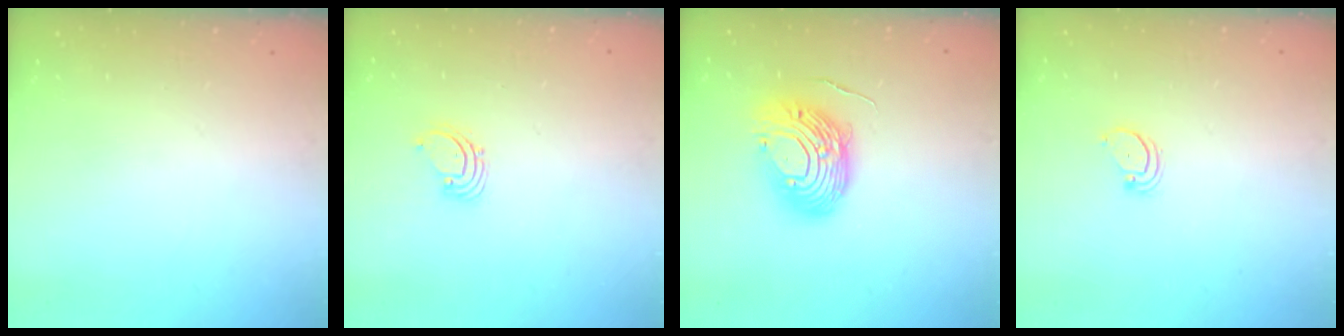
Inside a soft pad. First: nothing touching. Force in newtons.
{"total": 1.4, "press": 1.4, "slide": 0.1}
{"total": 14.3, "press": 14.2, "slide": 1.4}
{"total": 2.1, "press": 2.1, "slide": 0.2}